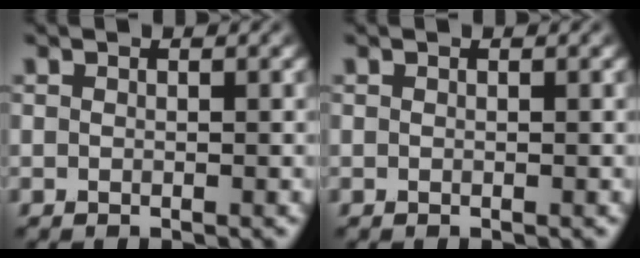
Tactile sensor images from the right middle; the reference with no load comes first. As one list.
[{"total": 0.0}]